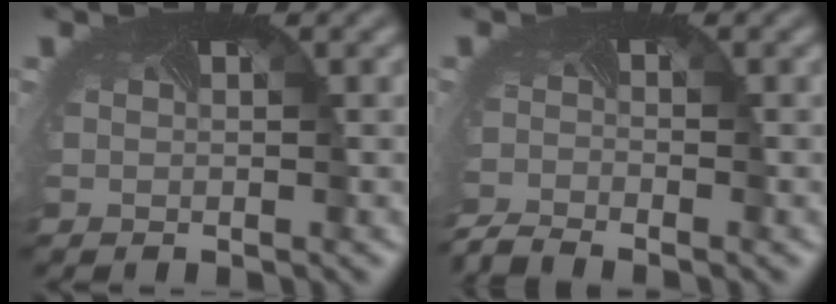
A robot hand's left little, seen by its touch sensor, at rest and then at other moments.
{"total": 2.7, "force": [-2.7, -0.1, 0.3], "torque": [-0.012, -0.020, -0.061]}